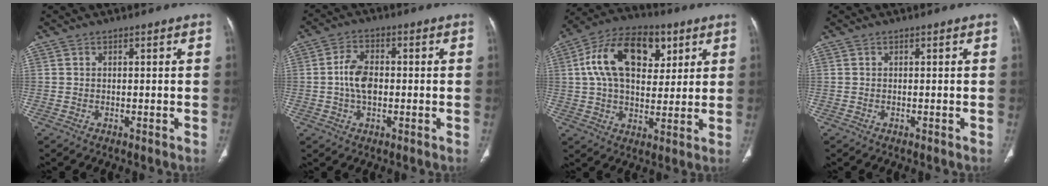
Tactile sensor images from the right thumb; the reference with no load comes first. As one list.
[{"total": 6.2, "force": [-0.3, 3.8, 4.9], "torque": [-0.089, 0.011, -0.010]}, {"total": 18.6, "force": [5.9, 11.4, 13.5], "torque": [-0.207, 0.002, 0.093]}, {"total": 0.0}]